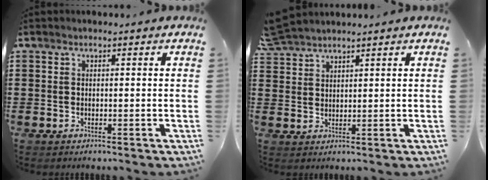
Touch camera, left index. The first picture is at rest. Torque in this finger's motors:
{"motor_torque": [-0.23, 0.90, 0.02, 0.03]}